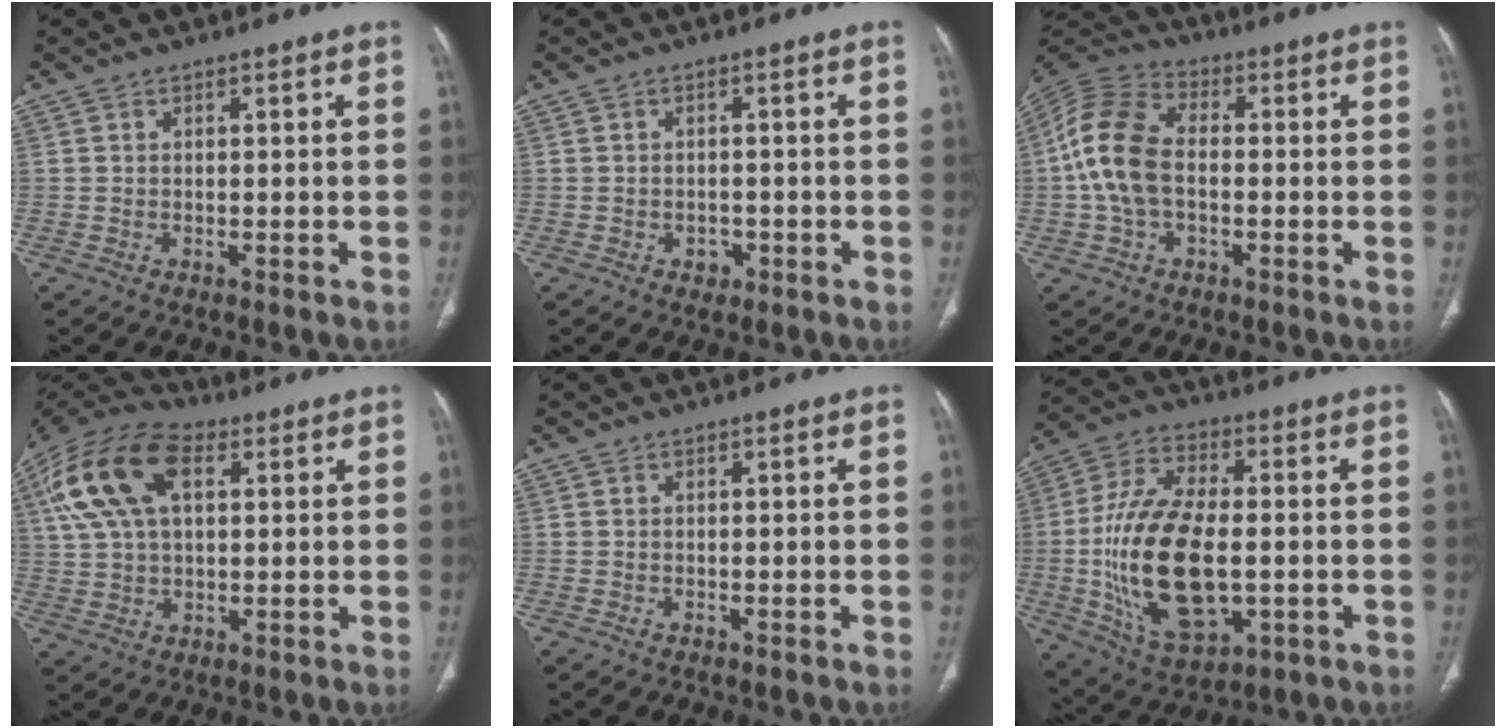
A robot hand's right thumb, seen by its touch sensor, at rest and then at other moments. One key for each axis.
{"total": 2.1, "fx": -0.9, "fy": 1.7, "fz": 0.9, "tx": -0.005, "ty": 0.005, "tz": -0.008}
{"total": 12.6, "fx": -0.7, "fy": 7.9, "fz": 9.8, "tx": -0.207, "ty": 0.029, "tz": -0.021}
{"total": 17.5, "fx": 6.0, "fy": 9.8, "fz": 13.2, "tx": -0.259, "ty": 0.019, "tz": 0.104}
{"total": 0.0}
{"total": 22.4, "fx": -2.3, "fy": 11.4, "fz": 19.1, "tx": -0.372, "ty": 0.002, "tz": -0.026}